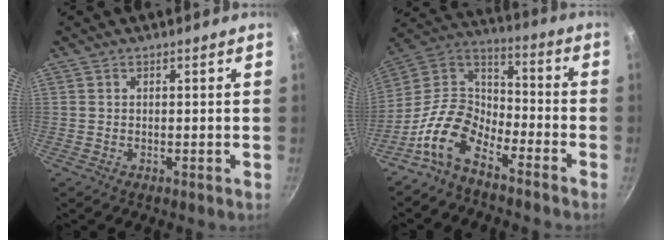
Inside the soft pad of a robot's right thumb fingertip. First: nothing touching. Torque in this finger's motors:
{"motor_torque": [0.18, 0.30, 1.45, -1.30, 0.33]}